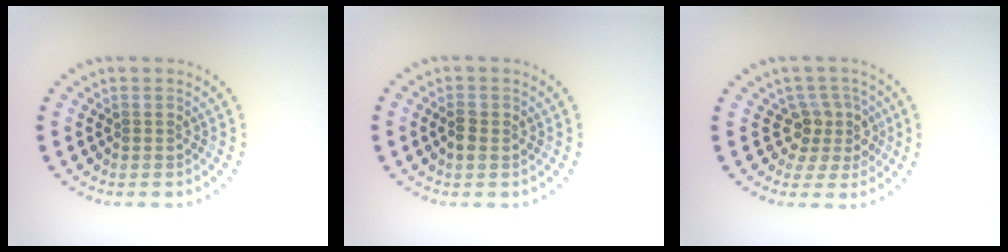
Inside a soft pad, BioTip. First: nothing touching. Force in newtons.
{"total": 1.5, "press": 1.5, "slide": 0.1}
{"total": 2.8, "press": 2.1, "slide": 1.9}